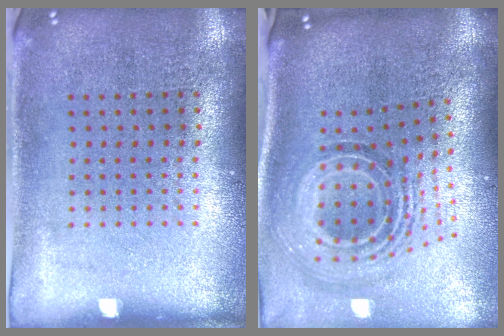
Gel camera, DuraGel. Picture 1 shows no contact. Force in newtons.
{"total": 2.1, "press": 1.5, "slide": 1.5}